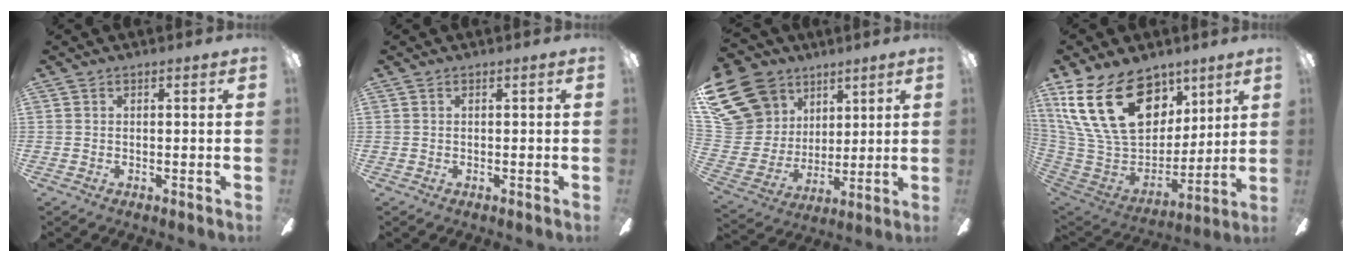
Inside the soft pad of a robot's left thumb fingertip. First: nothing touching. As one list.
[{"total": 0.0}, {"total": 19.9, "force": [11.6, 14.4, 7.3], "torque": [-0.167, -0.056, 0.234]}, {"total": 27.8, "force": [12.5, 17.8, 17.3], "torque": [-0.355, -0.057, 0.230]}]